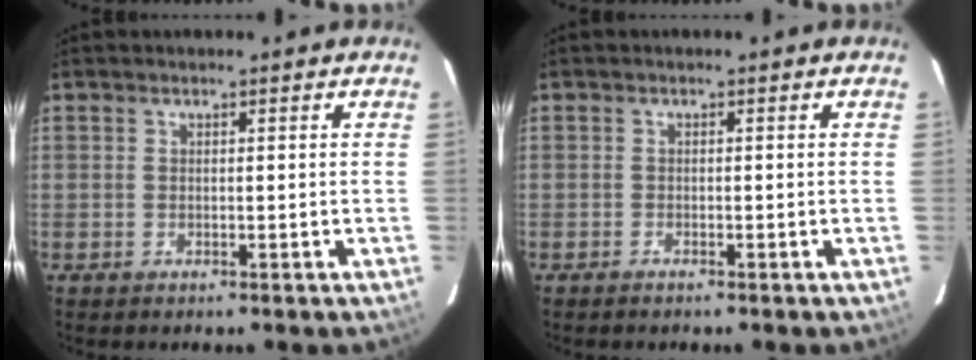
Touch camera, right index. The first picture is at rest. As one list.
[{"total": 0.7, "force": [-0.6, 0.1, 0.2], "torque": [-0.007, -0.001, -0.014]}]